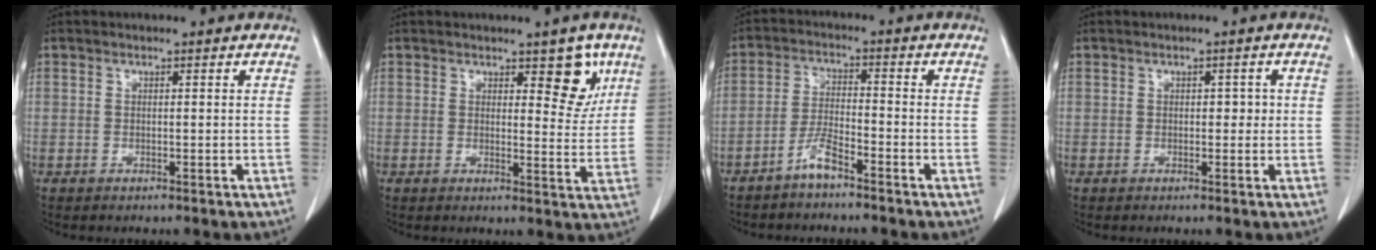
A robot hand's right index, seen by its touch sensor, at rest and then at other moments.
{"total": 5.5, "force": [3.1, 2.4, 3.9], "torque": [-0.036, -0.007, 0.037]}
{"total": 4.2, "force": [-3.3, 0.4, 2.5], "torque": [-0.057, 0.001, -0.067]}
{"total": 1.6, "force": [0.1, 1.0, 1.2], "torque": [-0.011, 0.007, 0.000]}